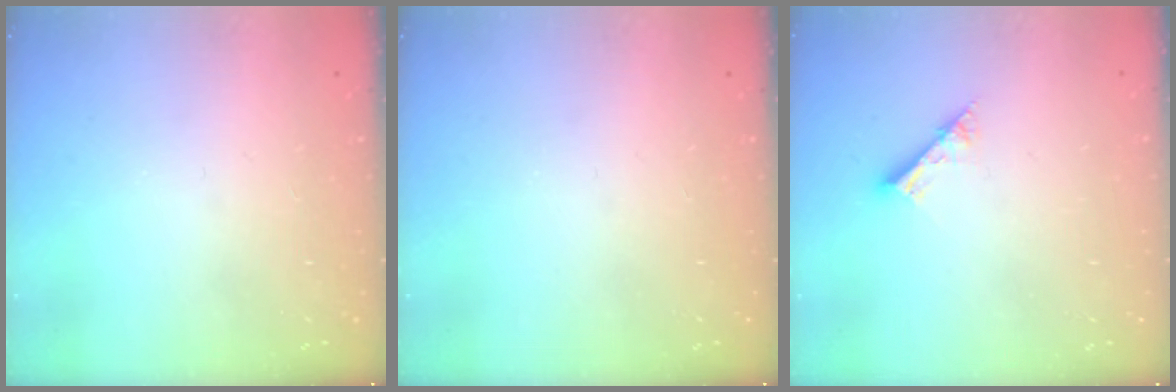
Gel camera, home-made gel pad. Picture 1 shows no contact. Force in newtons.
{"total": 0.0}
{"total": 3.1, "press": 3.1, "slide": 0.3}